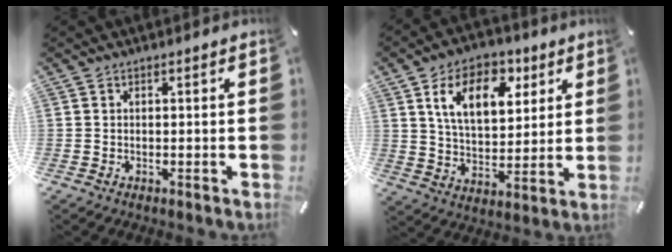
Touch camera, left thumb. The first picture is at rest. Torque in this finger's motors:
{"motor_torque": [0.89, 0.95, 1.29, -1.12, 0.47]}